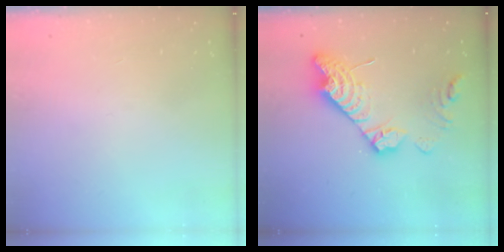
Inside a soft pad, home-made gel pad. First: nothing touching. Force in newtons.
{"total": 15.7, "press": 15.7, "slide": 1.0}